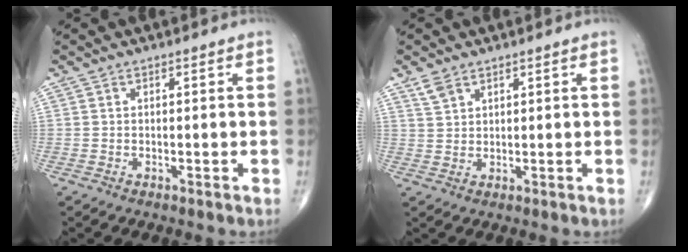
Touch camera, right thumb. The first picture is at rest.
{"total": 2.8, "force": [2.0, 1.5, 1.2], "torque": [-0.022, -0.001, 0.046]}